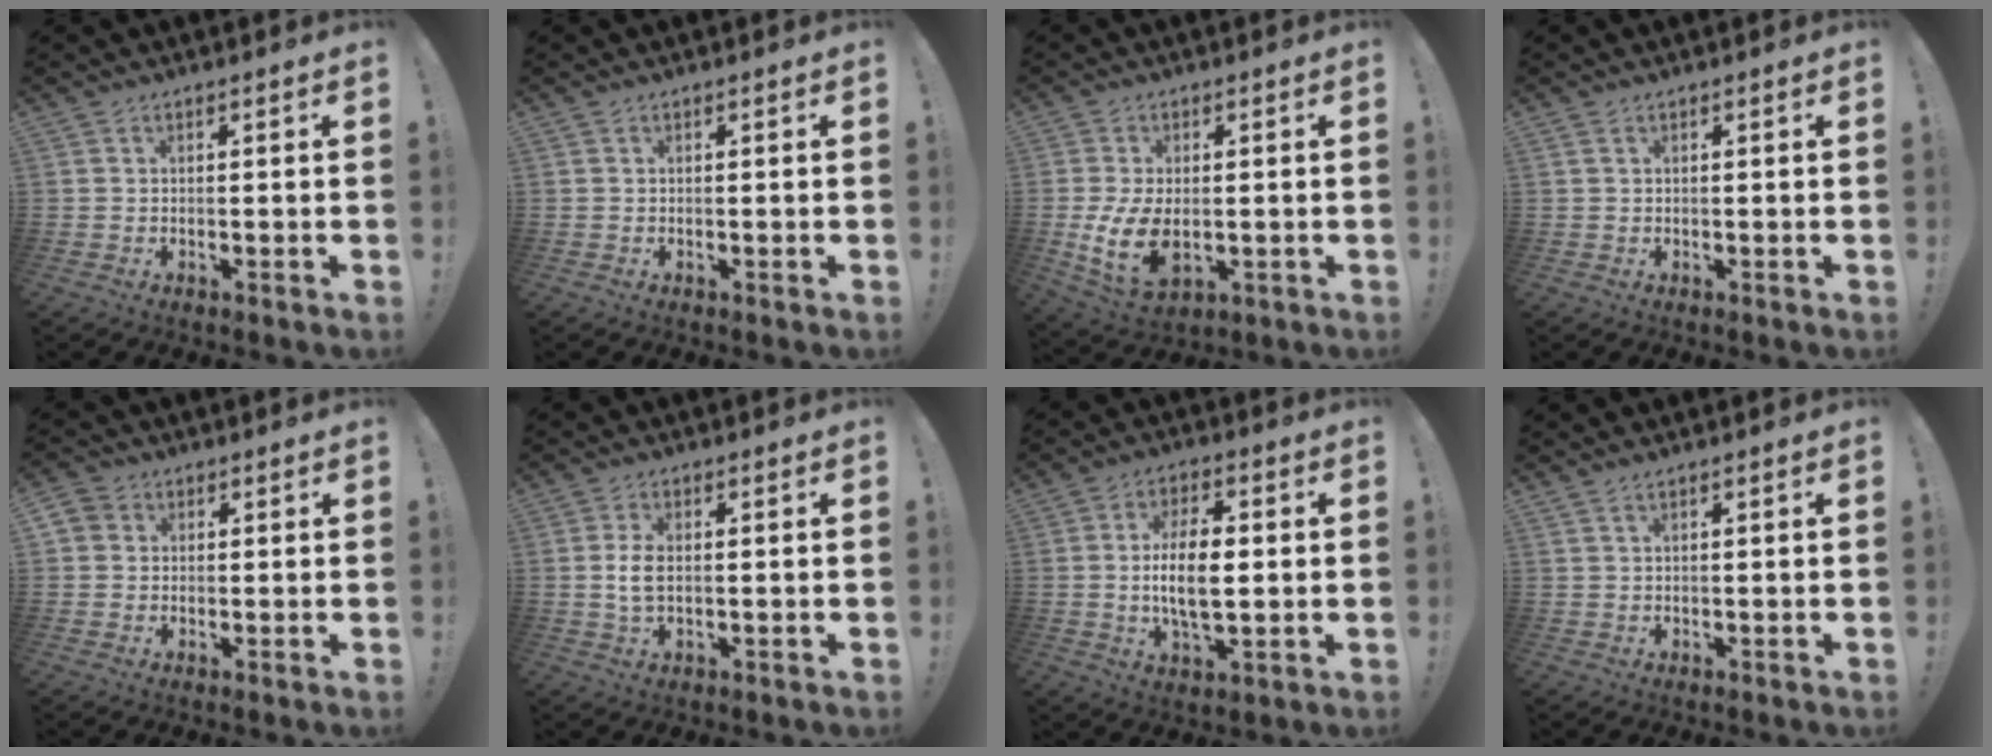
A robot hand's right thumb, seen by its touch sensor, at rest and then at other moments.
{"total": 0.0}
{"total": 10.6, "force": [-1.0, 6.4, 8.4], "torque": [-0.157, -0.014, -0.014]}
{"total": 0.6, "force": [0.4, 0.2, 0.4], "torque": [-0.013, 0.003, 0.008]}
{"total": 3.3, "force": [0.9, 3.1, 0.9], "torque": [-0.017, 0.005, 0.018]}
{"total": 4.6, "force": [-0.1, 2.4, 3.9], "torque": [-0.076, -0.001, -0.006]}
{"total": 12.8, "force": [0.0, 6.0, 11.3], "torque": [-0.207, -0.003, -0.006]}
{"total": 1.1, "force": [0.7, 0.2, 0.8], "torque": [-0.020, 0.000, 0.014]}